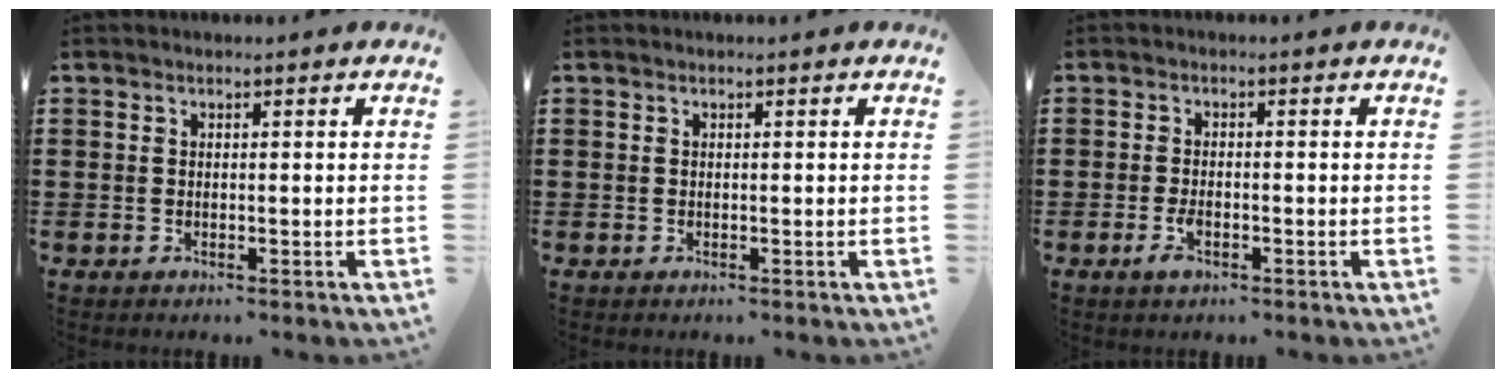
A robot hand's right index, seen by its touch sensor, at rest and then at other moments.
{"total": 0.0}
{"total": 2.6, "force": [-1.1, 0.9, 2.2], "torque": [-0.056, -0.009, -0.022]}